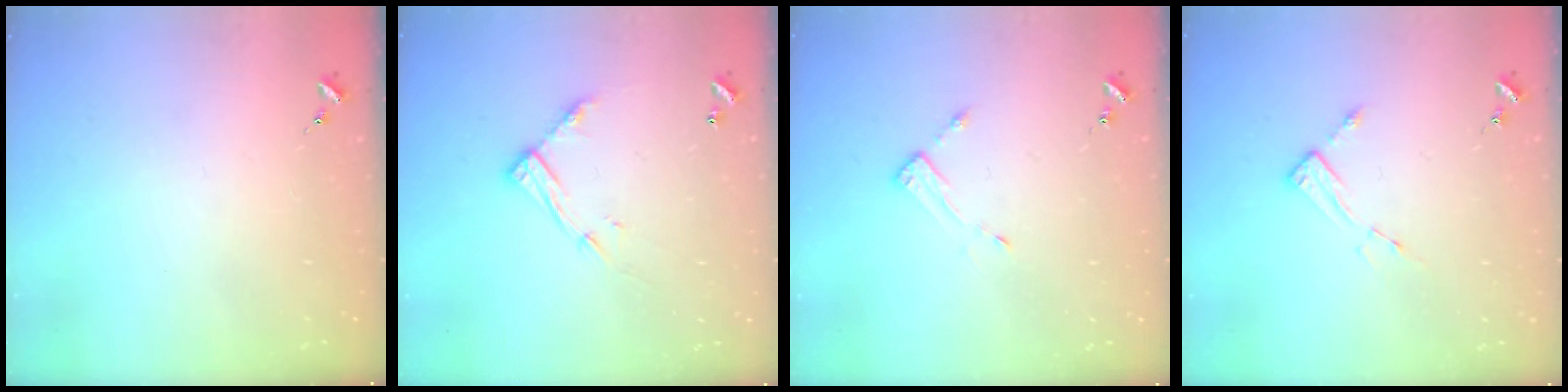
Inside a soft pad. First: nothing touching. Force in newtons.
{"total": 12.2, "press": 12.1, "slide": 0.9}
{"total": 3.3, "press": 3.2, "slide": 0.3}
{"total": 4.4, "press": 4.4, "slide": 0.2}